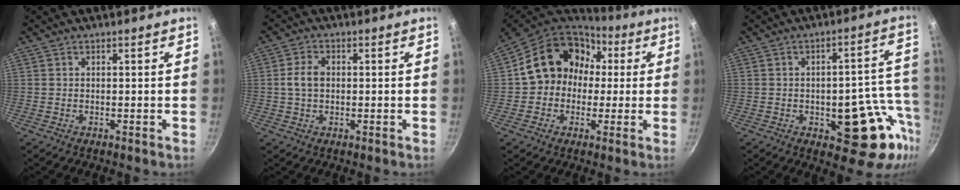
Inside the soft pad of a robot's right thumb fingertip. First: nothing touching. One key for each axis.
{"total": 4.4, "fx": 0.2, "fy": 3.0, "fz": 3.2, "tx": -0.058, "ty": 0.012, "tz": -0.001}
{"total": 16.4, "fx": 2.1, "fy": 13.9, "fz": 8.4, "tx": -0.103, "ty": 0.048, "tz": 0.023}
{"total": 16.0, "fx": -4.8, "fy": 7.6, "fz": 13.2, "tx": -0.092, "ty": 0.029, "tz": -0.061}